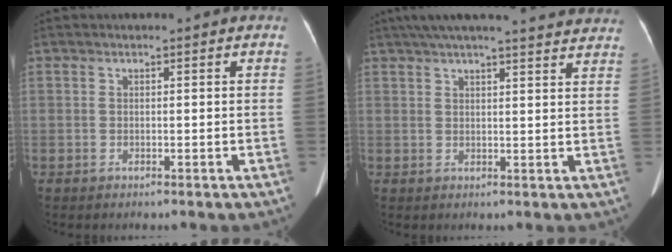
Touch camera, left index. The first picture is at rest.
{"total": 23.0, "force": [20.8, 2.2, 9.7], "torque": [-0.149, 0.019, 0.260]}